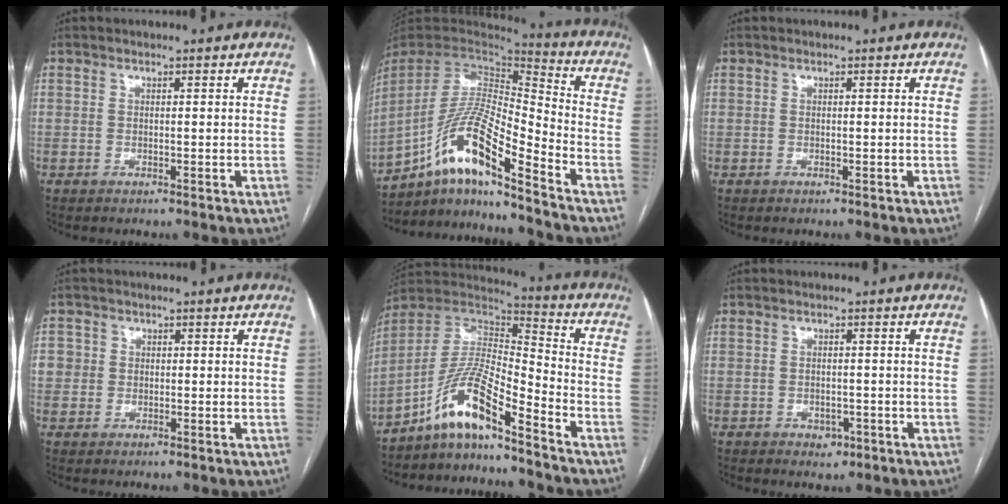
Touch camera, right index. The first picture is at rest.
{"total": 15.9, "force": [-10.7, 1.5, 11.6], "torque": [-0.233, 0.009, -0.194]}
{"total": 0.0}
{"total": 3.6, "force": [0.2, 3.5, 0.7], "torque": [-0.011, 0.016, 0.006]}
{"total": 11.2, "force": [-8.3, 1.0, 7.5], "torque": [-0.152, 0.021, -0.156]}
{"total": 2.1, "force": [-1.1, 1.5, 1.0], "torque": [-0.010, 0.004, -0.007]}